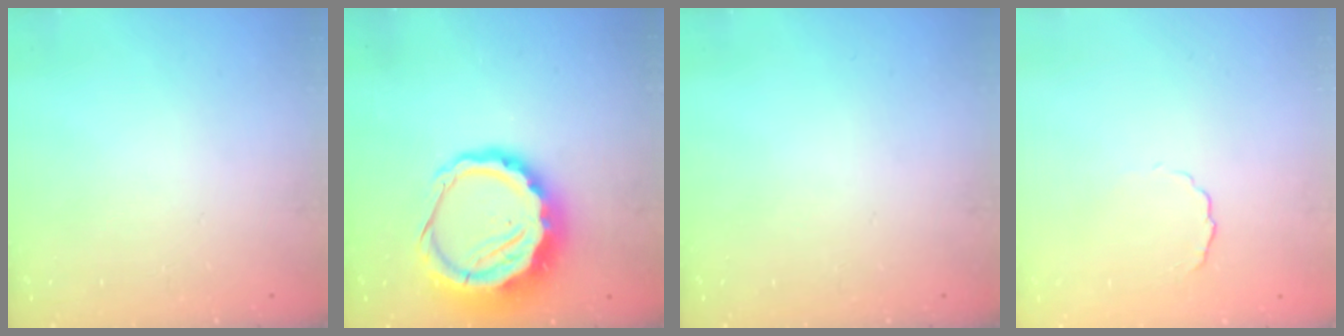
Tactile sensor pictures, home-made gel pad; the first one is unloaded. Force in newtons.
{"total": 13.6, "press": 13.3, "slide": 2.8}
{"total": 0.0}
{"total": 2.4, "press": 2.4, "slide": 0.5}